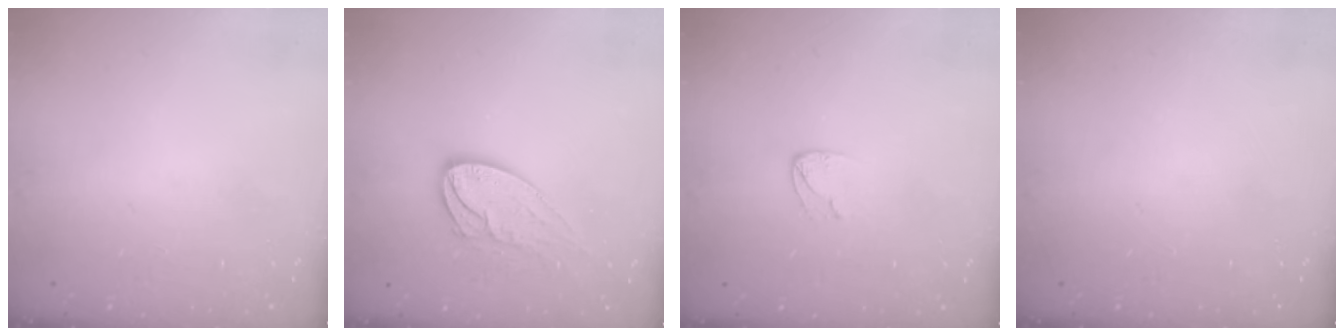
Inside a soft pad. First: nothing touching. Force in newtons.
{"total": 13.0, "press": 13.0, "slide": 1.1}
{"total": 3.8, "press": 3.8, "slide": 0.4}
{"total": 0.0}